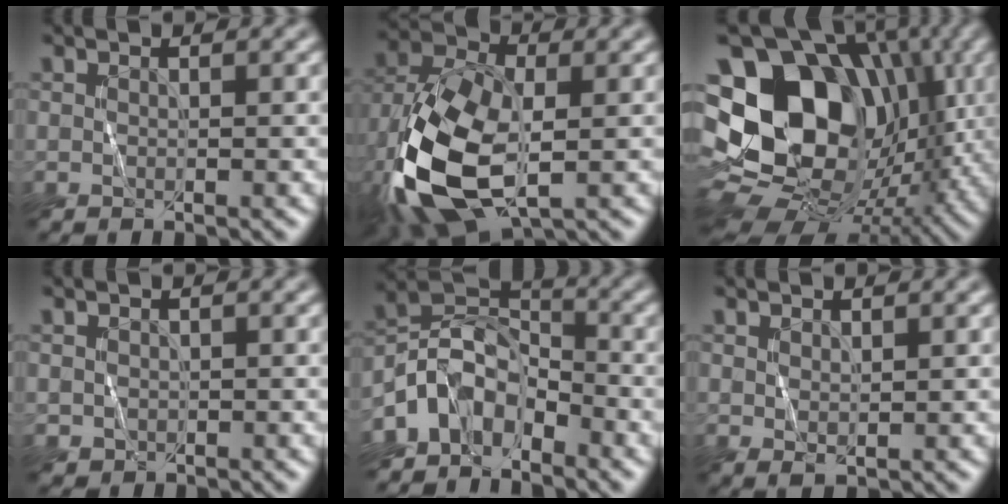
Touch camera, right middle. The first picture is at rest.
{"total": 13.3, "force": [-4.4, 7.4, 10.2], "torque": [-0.238, -0.022, -0.083]}
{"total": 19.9, "force": [2.0, 14.9, 13.0], "torque": [-0.228, 0.000, 0.053]}
{"total": 0.9, "force": [0.0, 0.9, 0.1], "torque": [0.002, -0.004, -0.001]}
{"total": 5.6, "force": [-3.7, 3.3, 2.7], "torque": [-0.035, 0.004, -0.084]}
{"total": 1.0, "force": [0.6, 0.5, 0.7], "torque": [-0.014, -0.004, 0.017]}